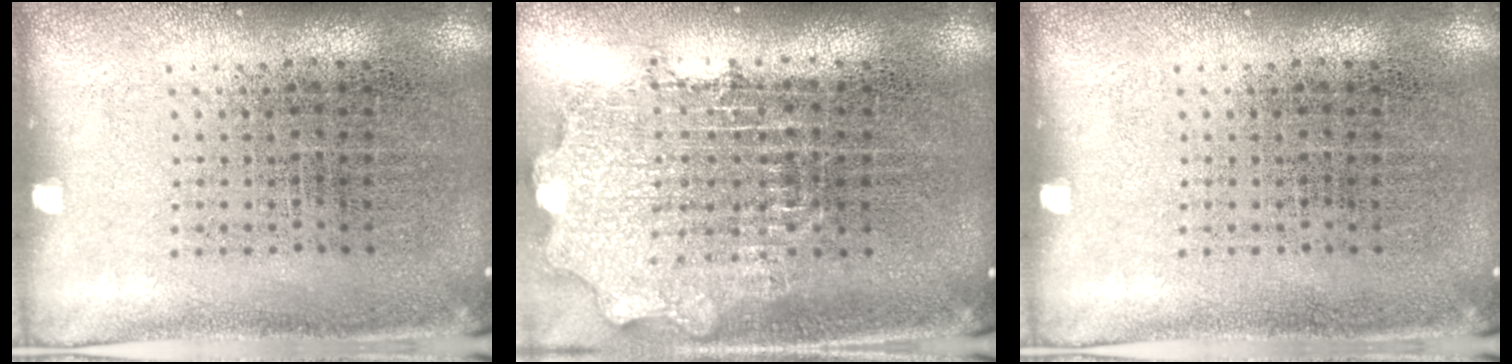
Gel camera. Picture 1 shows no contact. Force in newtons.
{"total": 2.0, "press": 1.6, "slide": 1.2}
{"total": 0.0}